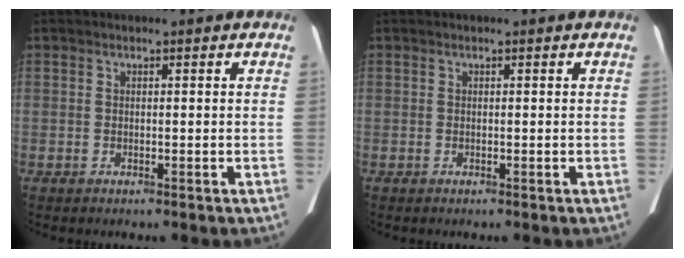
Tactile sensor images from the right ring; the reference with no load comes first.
{"total": 0.0}